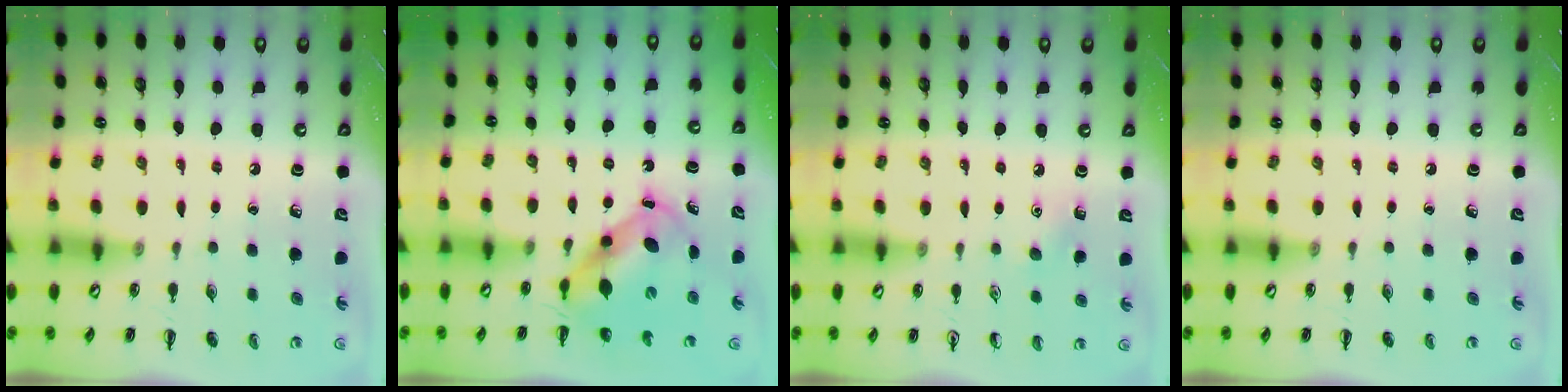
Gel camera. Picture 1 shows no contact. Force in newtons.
{"total": 6.6, "press": 6.5, "slide": 1.3}
{"total": 4.0, "press": 3.9, "slide": 1.1}
{"total": 0.0}